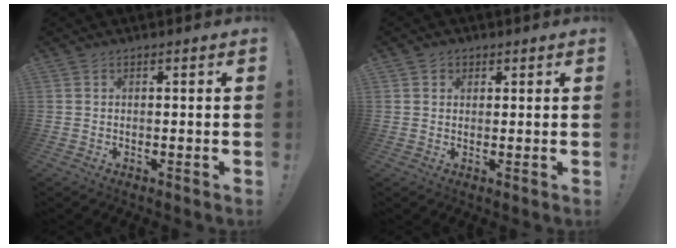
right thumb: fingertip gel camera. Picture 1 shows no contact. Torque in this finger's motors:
{"motor_torque": [-0.21, -0.17, -0.34, 0.21, 0.01]}